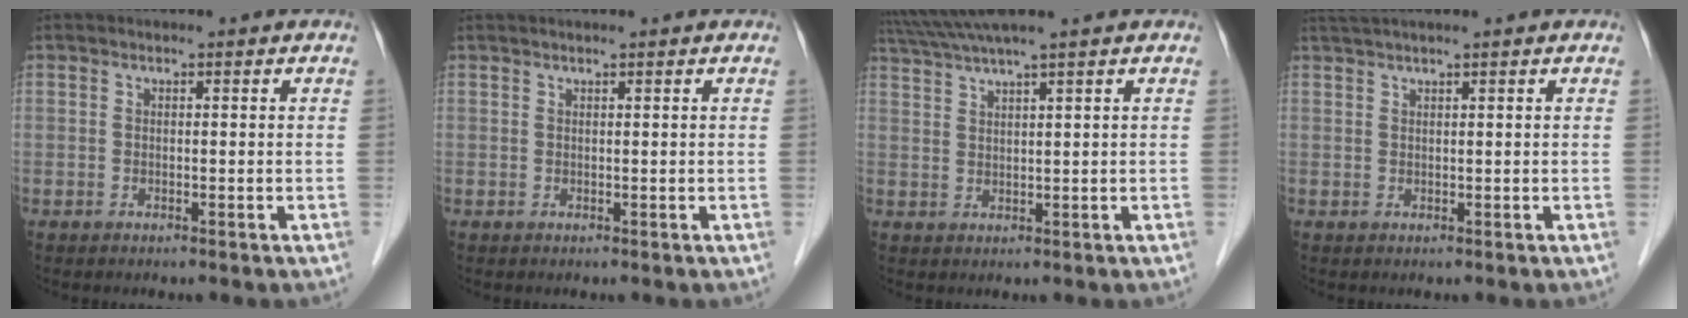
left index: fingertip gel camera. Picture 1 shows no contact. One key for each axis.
{"total": 1.6, "fx": 1.2, "fy": -0.3, "fz": 1.0, "tx": -0.021, "ty": 0.017, "tz": 0.026}
{"total": 6.7, "fx": 5.5, "fy": -1.8, "fz": 3.2, "tx": -0.060, "ty": 0.024, "tz": 0.103}
{"total": 4.3, "fx": 3.5, "fy": -0.8, "fz": 2.4, "tx": -0.043, "ty": 0.031, "tz": 0.066}